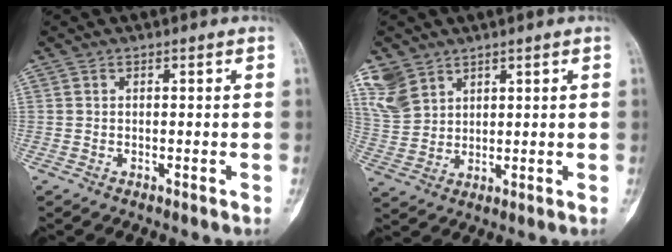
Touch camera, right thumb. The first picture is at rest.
{"total": 7.2, "force": [4.8, 4.8, 2.4], "torque": [-0.042, -0.018, 0.113]}